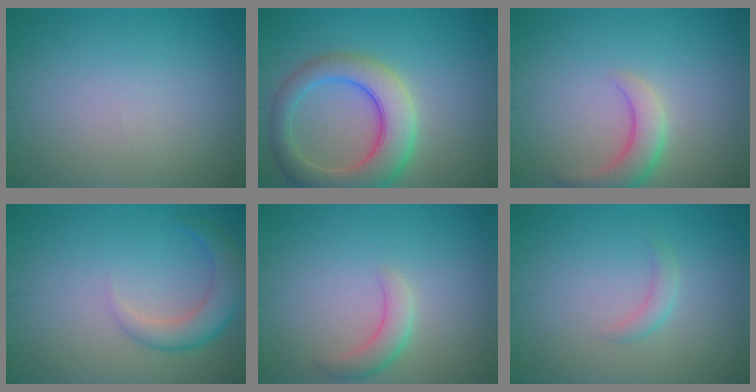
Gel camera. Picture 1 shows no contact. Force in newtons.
{"total": 7.2, "press": 7.2, "slide": 0.5}
{"total": 3.5, "press": 3.5, "slide": 0.4}
{"total": 3.5, "press": 3.5, "slide": 0.2}
{"total": 2.2, "press": 2.2, "slide": 0.1}
{"total": 1.2, "press": 1.2, "slide": 0.1}